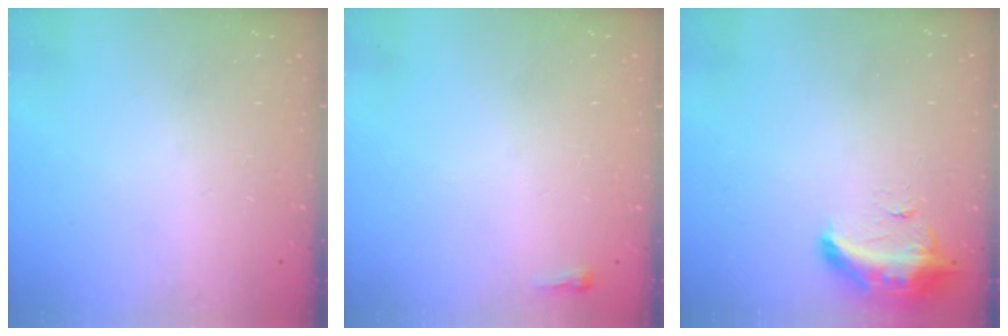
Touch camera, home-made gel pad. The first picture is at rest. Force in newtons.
{"total": 2.4, "press": 2.4, "slide": 0.6}
{"total": 15.9, "press": 11.4, "slide": 11.1}